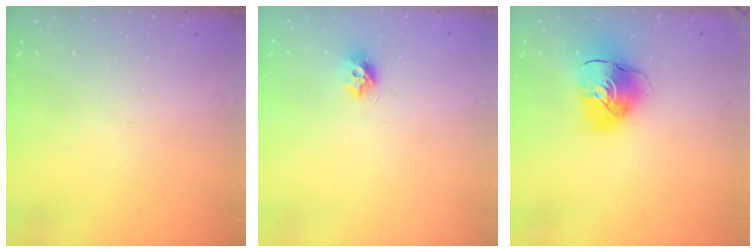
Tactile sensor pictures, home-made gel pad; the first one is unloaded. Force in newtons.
{"total": 7.3, "press": 7.3, "slide": 0.3}
{"total": 10.6, "press": 10.5, "slide": 1.5}